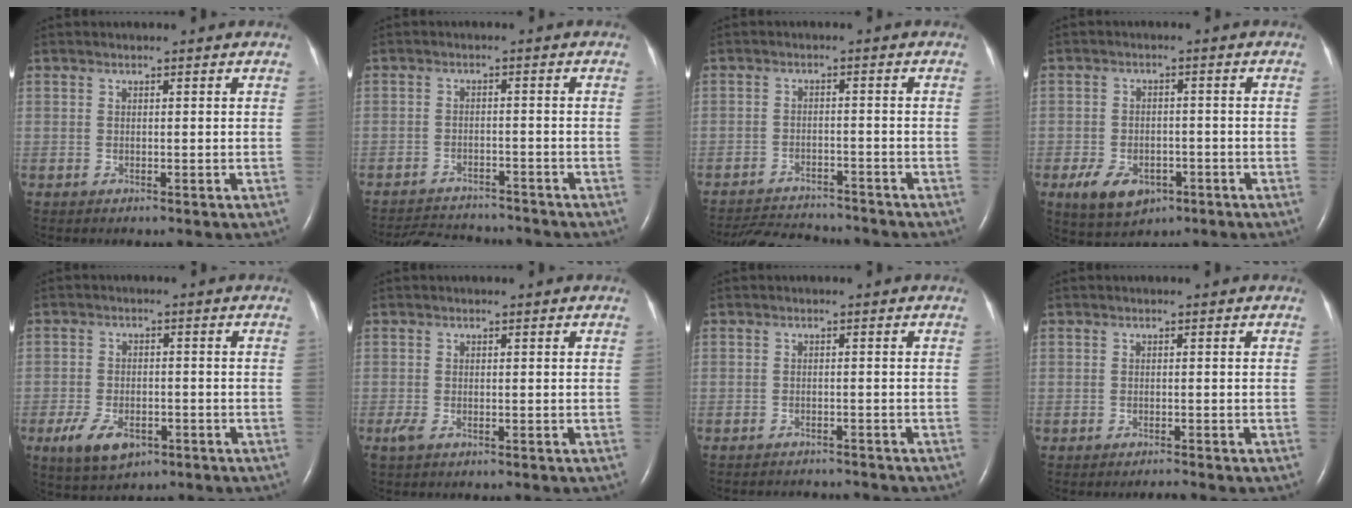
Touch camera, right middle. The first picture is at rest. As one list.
[{"total": 9.7, "force": [-9.3, 1.7, 2.1], "torque": [-0.042, -0.001, -0.133]}, {"total": 10.2, "force": [-9.8, 1.4, 2.4], "torque": [-0.045, -0.004, -0.146]}, {"total": 7.5, "force": [-3.8, 4.9, 4.2], "torque": [-0.080, 0.002, -0.052]}, {"total": 6.6, "force": [-3.4, 3.6, 4.4], "torque": [-0.091, -0.005, -0.052]}, {"total": 1.4, "force": [-0.8, 0.5, 1.0], "torque": [-0.031, -0.004, -0.014]}, {"total": 5.7, "force": [-5.6, 0.8, 0.6], "torque": [-0.009, -0.005, -0.073]}, {"total": 0.7, "force": [-0.7, -0.2, 0.1], "torque": [-0.005, -0.004, -0.009]}]